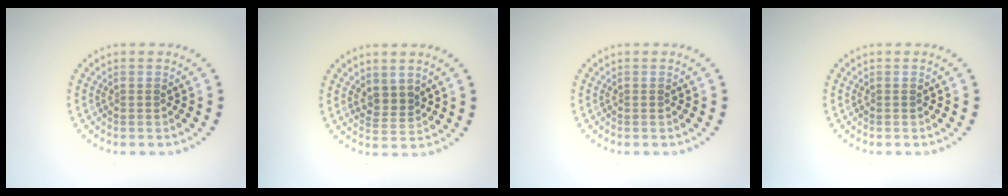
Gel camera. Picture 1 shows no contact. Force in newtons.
{"total": 1.9, "press": 1.5, "slide": 1.3}
{"total": 0.0}
{"total": 0.0}